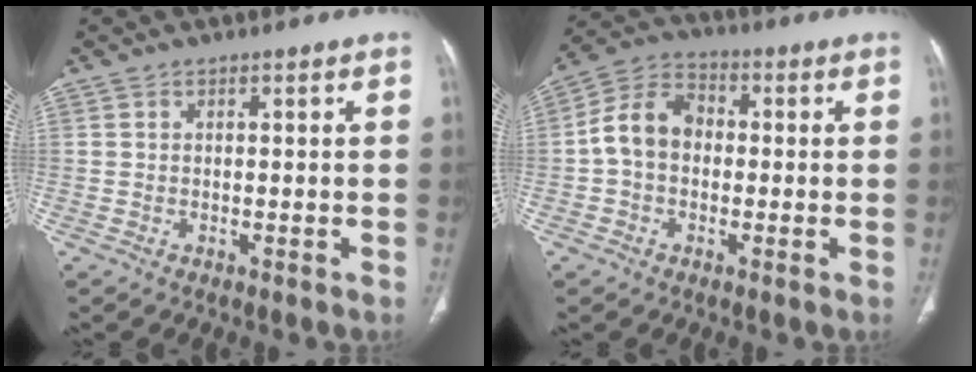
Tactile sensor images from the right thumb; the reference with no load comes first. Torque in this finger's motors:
{"motor_torque": [0.90, 1.82, 0.62, -0.73, 0.08]}